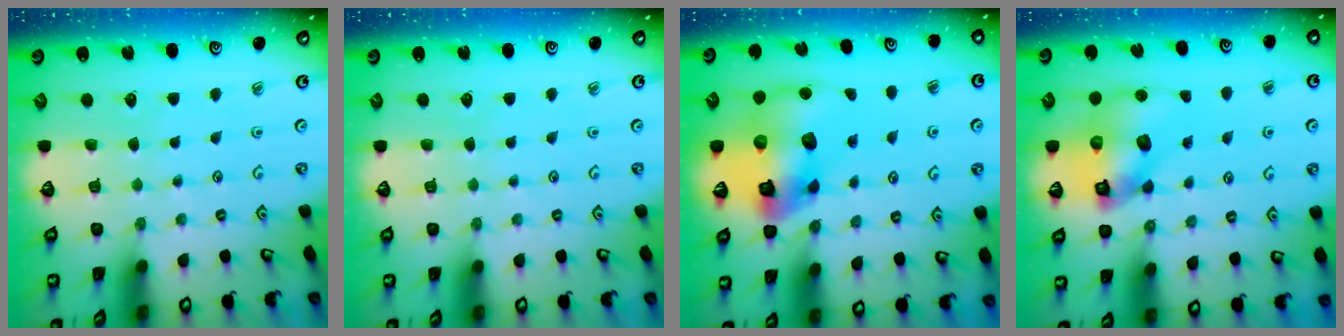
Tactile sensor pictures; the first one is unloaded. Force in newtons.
{"total": 0.0}
{"total": 17.3, "press": 17.1, "slide": 2.6}
{"total": 12.5, "press": 12.3, "slide": 2.1}